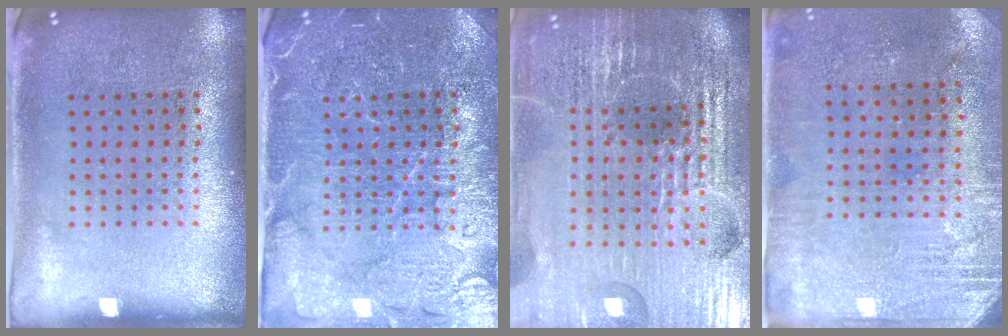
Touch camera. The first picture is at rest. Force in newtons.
{"total": 4.5, "press": 4.3, "slide": 1.3}
{"total": 6.8, "press": 5.9, "slide": 3.4}
{"total": 2.8, "press": 2.5, "slide": 1.2}